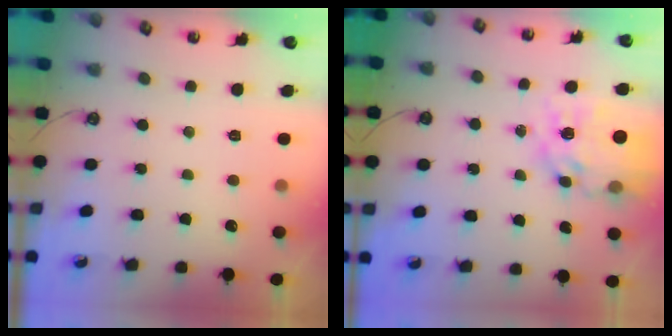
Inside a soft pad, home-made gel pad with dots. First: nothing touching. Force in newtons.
{"total": 15.1, "press": 15.0, "slide": 1.4}